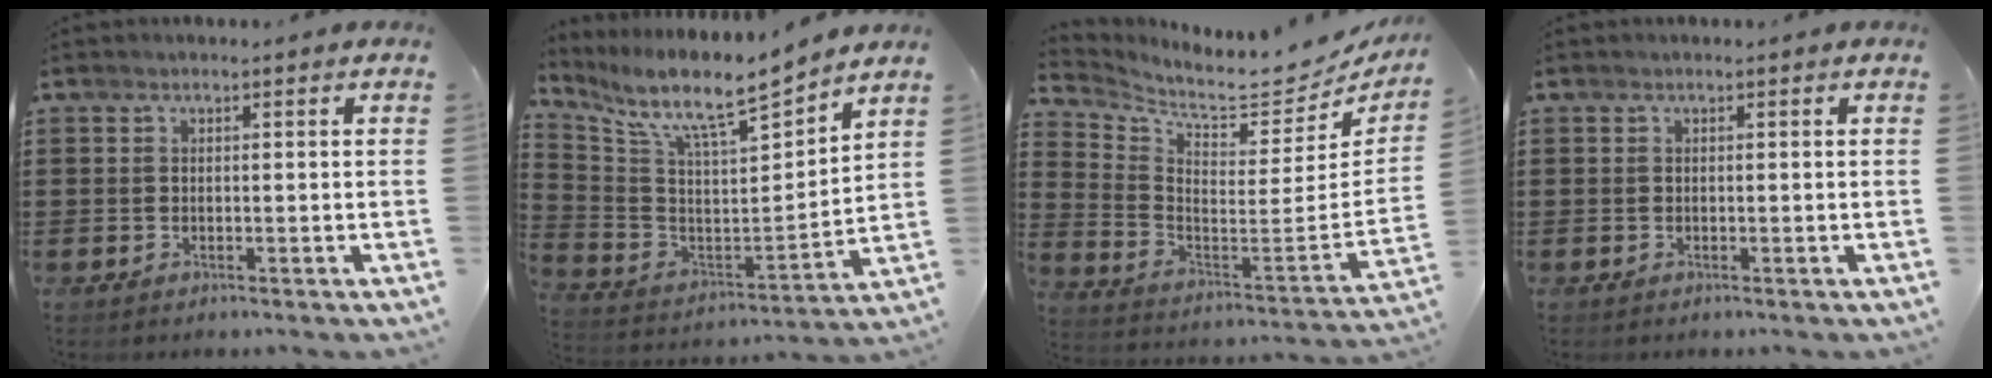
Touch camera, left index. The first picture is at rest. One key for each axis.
{"total": 9.1, "fx": 7.6, "fy": 1.1, "fz": 4.9, "tx": -0.120, "ty": -0.059, "tz": 0.121}
{"total": 6.8, "fx": 6.1, "fy": 0.9, "fz": 2.8, "tx": -0.073, "ty": -0.070, "tz": 0.096}
{"total": 0.0}